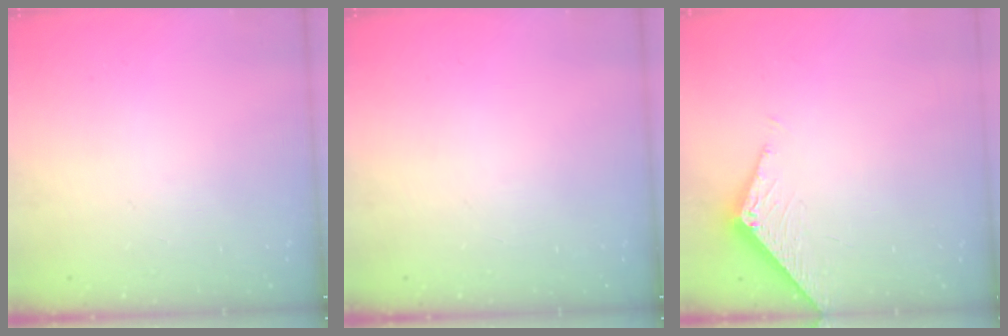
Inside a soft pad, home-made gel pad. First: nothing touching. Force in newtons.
{"total": 0.0}
{"total": 4.0, "press": 4.0, "slide": 0.1}